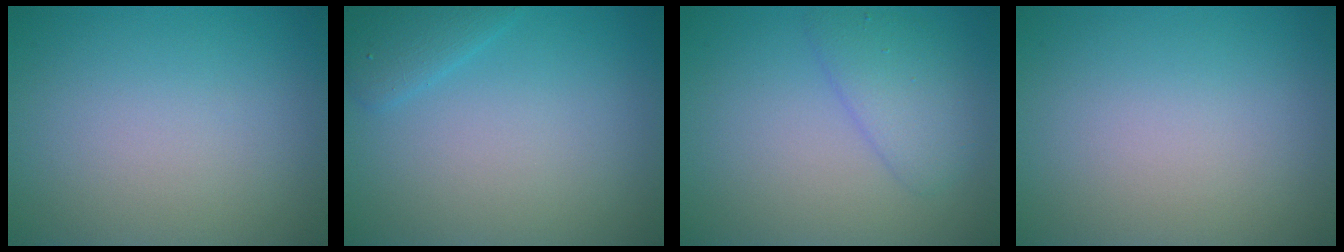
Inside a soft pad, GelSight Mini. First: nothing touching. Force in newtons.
{"total": 1.9, "press": 1.9, "slide": 0.1}
{"total": 2.7, "press": 2.7, "slide": 0.1}
{"total": 0.0}